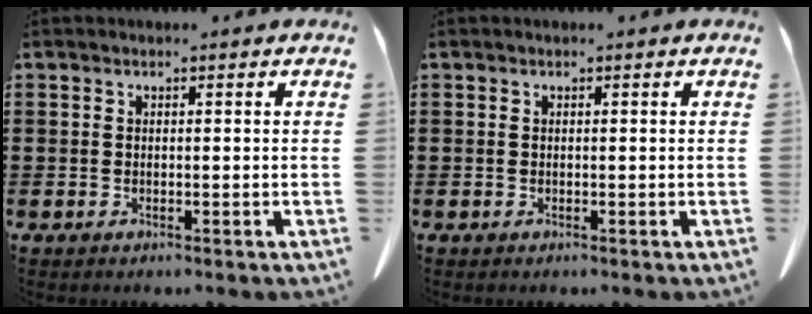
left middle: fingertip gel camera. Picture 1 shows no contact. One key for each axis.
{"total": 0.0}